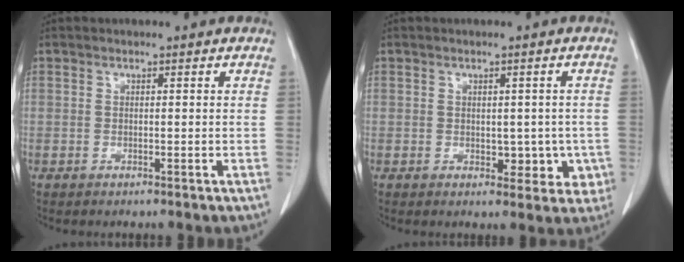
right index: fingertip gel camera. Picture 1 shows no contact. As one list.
[{"total": 5.2, "force": [-0.7, 3.3, 3.9], "torque": [-0.026, 0.007, -0.001]}]